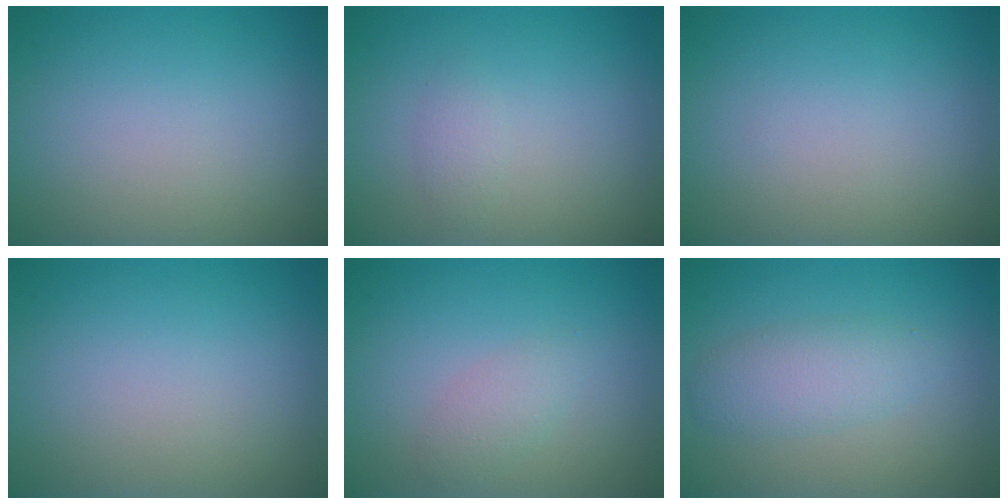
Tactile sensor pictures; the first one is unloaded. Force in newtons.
{"total": 0.9, "press": 0.9, "slide": 0.0}
{"total": 0.0}
{"total": 0.0}
{"total": 1.6, "press": 1.6, "slide": 0.0}
{"total": 2.9, "press": 2.9, "slide": 0.1}